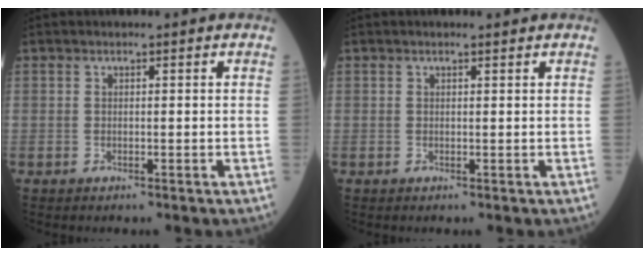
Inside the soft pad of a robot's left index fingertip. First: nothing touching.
{"total": 0.8, "force": [0.7, 0.0, 0.3], "torque": [-0.006, 0.002, 0.010]}